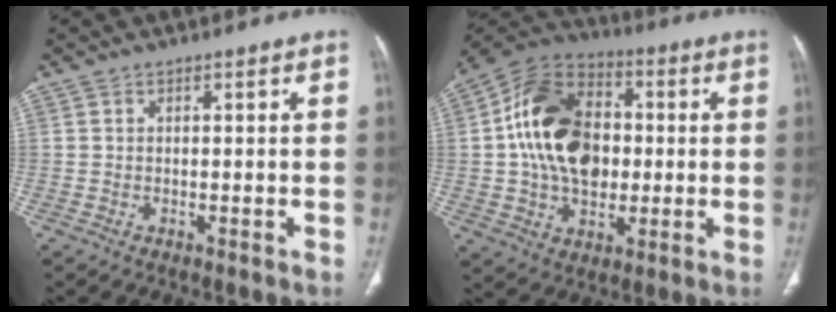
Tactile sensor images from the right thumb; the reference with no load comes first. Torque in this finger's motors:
{"motor_torque": [2.48, 2.51, 2.03, -0.35, 0.25]}